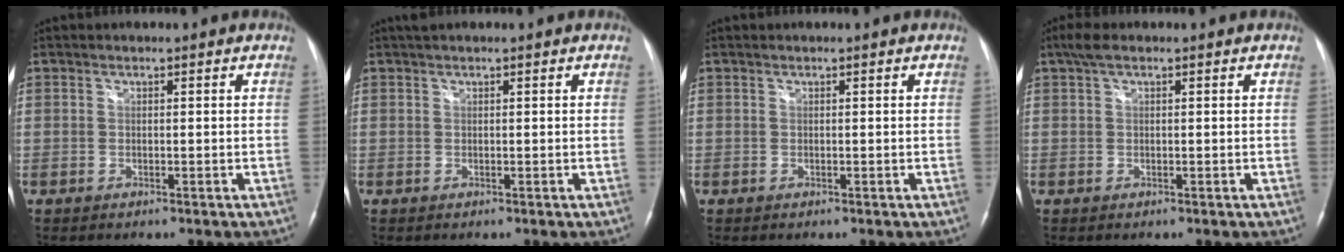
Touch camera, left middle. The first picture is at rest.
{"total": 1.2, "force": [1.0, 0.1, 0.6], "torque": [-0.014, 0.016, 0.021]}
{"total": 0.0}
{"total": 2.6, "force": [1.6, 0.8, 1.8], "torque": [-0.042, 0.022, 0.032]}